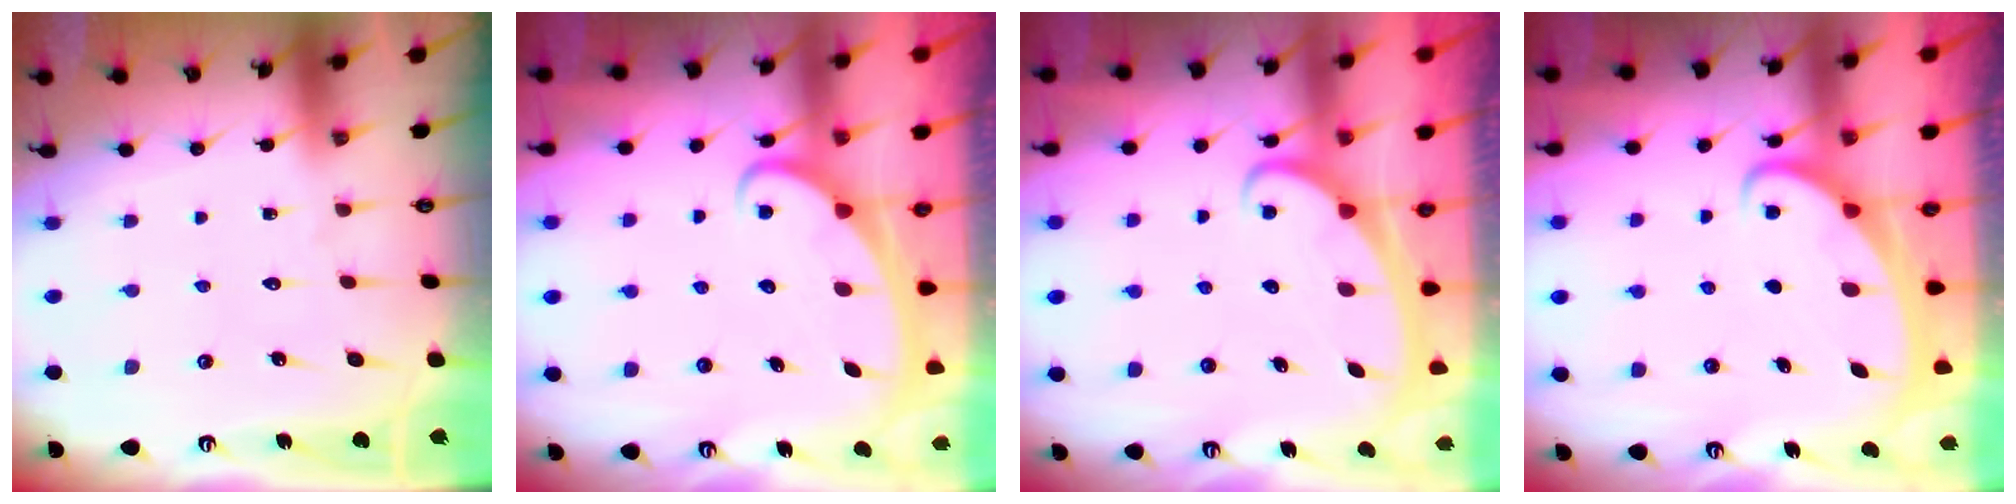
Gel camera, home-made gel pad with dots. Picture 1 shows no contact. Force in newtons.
{"total": 2.6, "press": 2.6, "slide": 0.3}
{"total": 2.4, "press": 2.4, "slide": 0.3}
{"total": 2.1, "press": 2.1, "slide": 0.3}